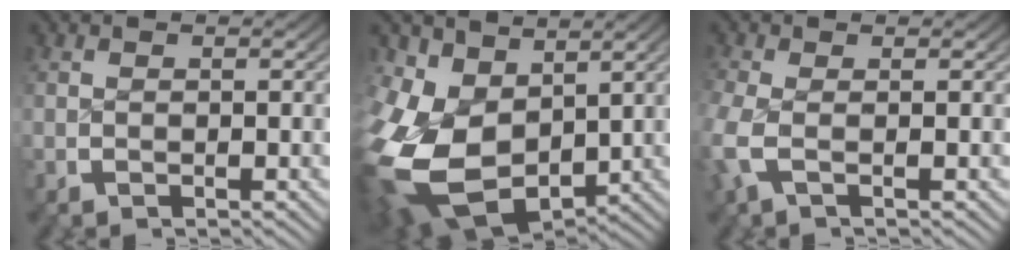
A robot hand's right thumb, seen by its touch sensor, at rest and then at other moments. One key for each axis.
{"total": 15.9, "fx": -4.5, "fy": 11.5, "fz": 10.0, "tx": -0.273, "ty": -0.097, "tz": -0.033}
{"total": 3.0, "fx": -0.7, "fy": 1.7, "fz": 2.4, "tx": -0.085, "ty": -0.015, "tz": -0.007}